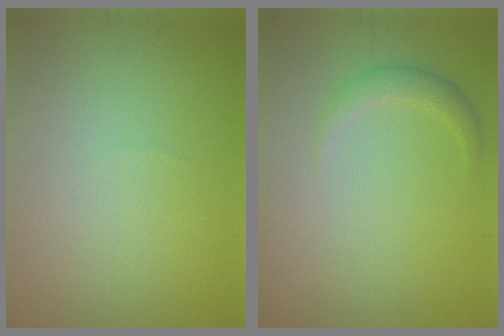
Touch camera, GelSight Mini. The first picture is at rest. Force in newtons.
{"total": 1.6, "press": 1.6, "slide": 0.1}